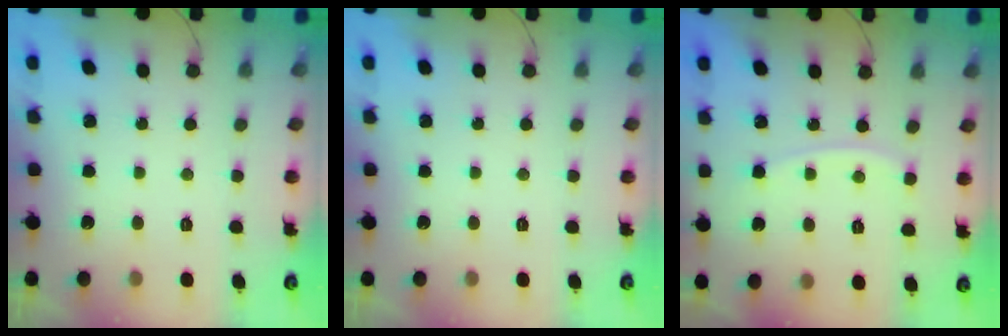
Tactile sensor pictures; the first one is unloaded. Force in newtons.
{"total": 0.0}
{"total": 4.3, "press": 4.3, "slide": 0.2}